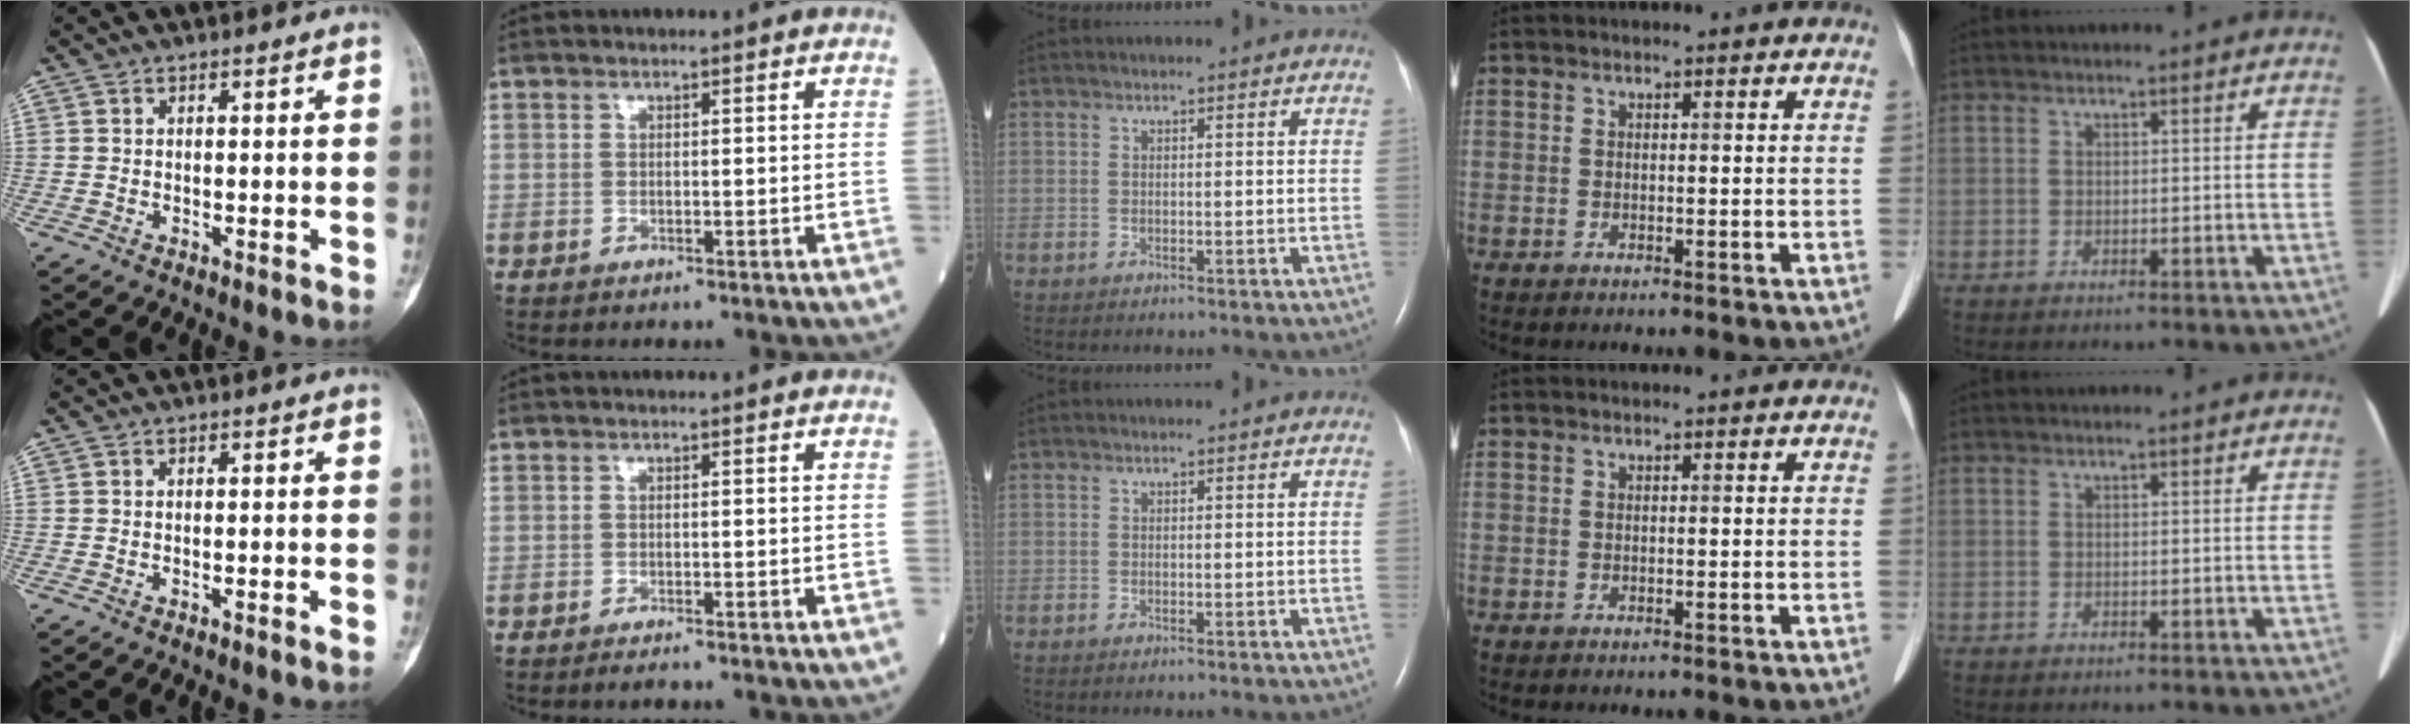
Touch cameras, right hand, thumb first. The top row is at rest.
{"thumb": {"total": 1.0, "force": [-0.6, 0.0, 0.8], "torque": [-0.017, 0.003, -0.006]}, "index": {"total": 1.9, "force": [-1.7, 0.0, 0.9], "torque": [-0.010, -0.001, -0.022]}}